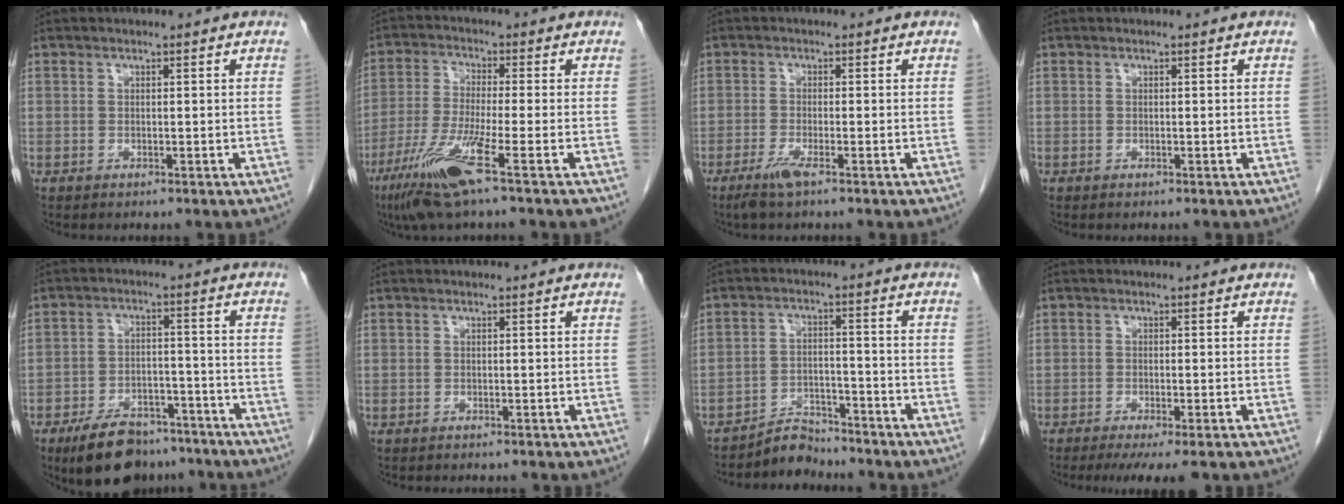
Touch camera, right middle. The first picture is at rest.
{"total": 10.6, "force": [-5.7, -0.6, 8.9], "torque": [-0.185, -0.030, -0.109]}
{"total": 2.7, "force": [-1.8, -0.1, 2.0], "torque": [-0.048, -0.008, -0.039]}
{"total": 0.0}
{"total": 11.2, "force": [-8.7, 5.0, 4.8], "torque": [-0.074, 0.004, -0.139]}
{"total": 0.0}
{"total": 5.4, "force": [-5.2, 1.2, -0.6], "torque": [0.011, 0.011, -0.086]}
{"total": 5.6, "force": [-4.0, 0.6, 3.9], "torque": [-0.052, -0.016, -0.058]}